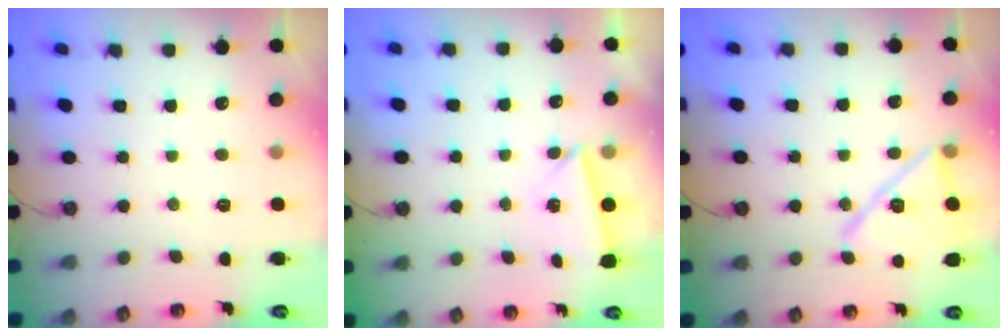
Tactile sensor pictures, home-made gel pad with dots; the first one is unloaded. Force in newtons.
{"total": 2.9, "press": 2.8, "slide": 0.6}
{"total": 15.6, "press": 15.6, "slide": 0.4}